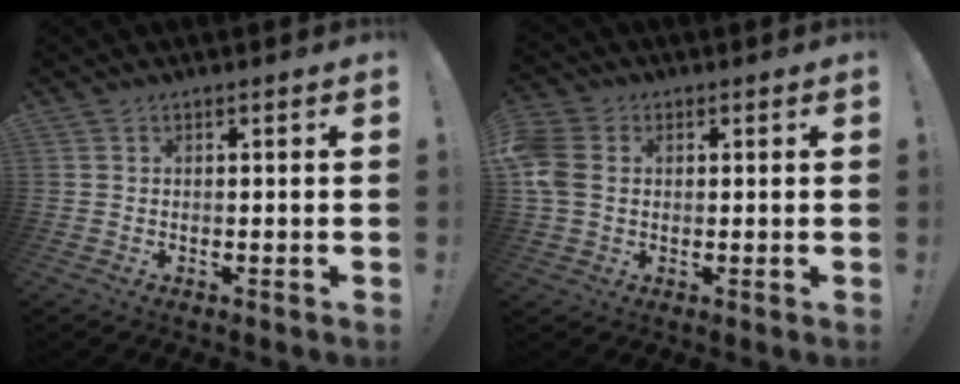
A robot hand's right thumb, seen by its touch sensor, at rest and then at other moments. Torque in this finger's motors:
{"motor_torque": [-0.05, 0.07, 0.49, 0.27, 0.17]}